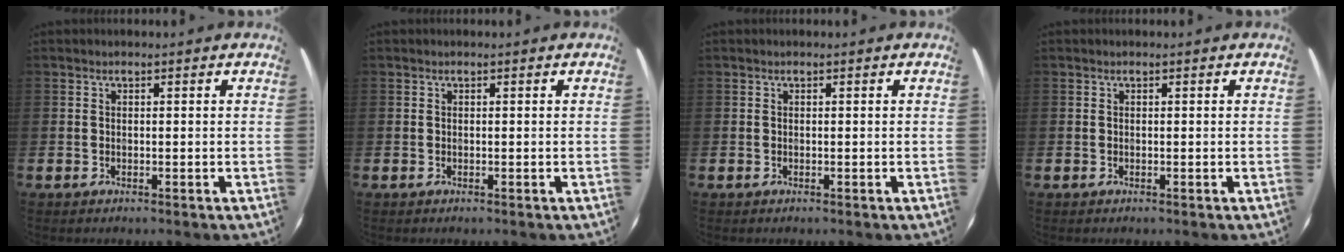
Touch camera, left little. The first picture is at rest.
{"total": 0.0}
{"total": 0.0}
{"total": 0.0}